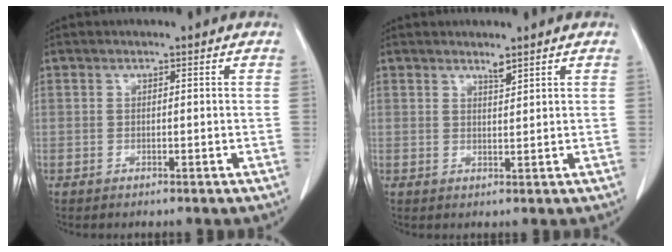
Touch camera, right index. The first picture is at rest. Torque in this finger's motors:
{"motor_torque": [0.09, -0.04, 0.00, 0.01]}